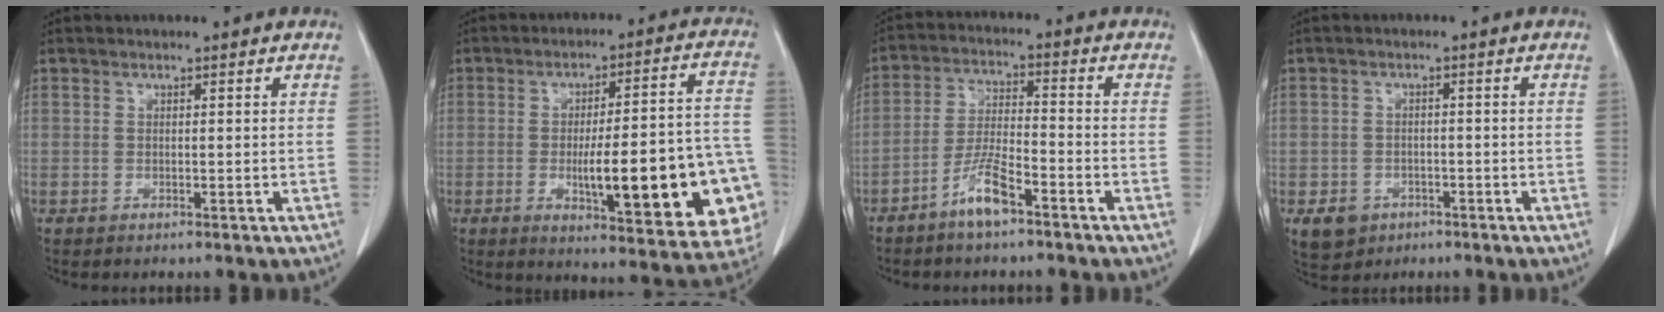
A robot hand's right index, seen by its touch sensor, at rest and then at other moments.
{"total": 22.0, "force": [-5.2, 4.1, 21.0], "torque": [-0.206, 0.018, -0.054]}
{"total": 6.5, "force": [-4.3, 1.1, 4.8], "torque": [-0.099, -0.001, -0.082]}
{"total": 4.4, "force": [-2.0, 3.7, 1.1], "torque": [-0.014, 0.006, -0.022]}